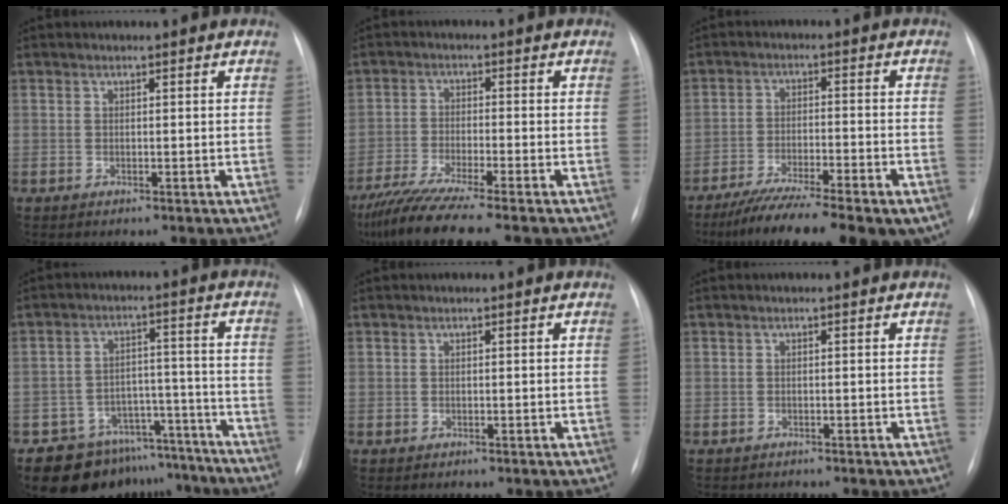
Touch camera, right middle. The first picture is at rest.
{"total": 11.7, "force": [-9.5, -0.4, 6.8], "torque": [-0.114, -0.034, -0.157]}
{"total": 16.2, "force": [-12.1, 2.3, 10.6], "torque": [-0.141, -0.023, -0.187]}
{"total": 12.6, "force": [-10.5, 6.8, 1.6], "torque": [-0.004, 0.052, -0.143]}
{"total": 0.0}
{"total": 1.3, "force": [-1.2, 0.4, 0.2], "torque": [-0.008, -0.002, -0.015]}